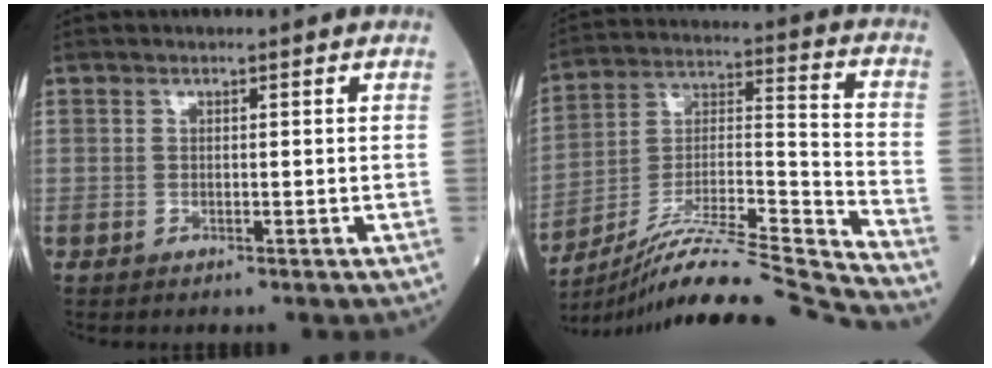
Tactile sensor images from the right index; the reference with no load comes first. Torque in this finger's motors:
{"motor_torque": [-0.48, -0.55, 0.47, 0.08]}